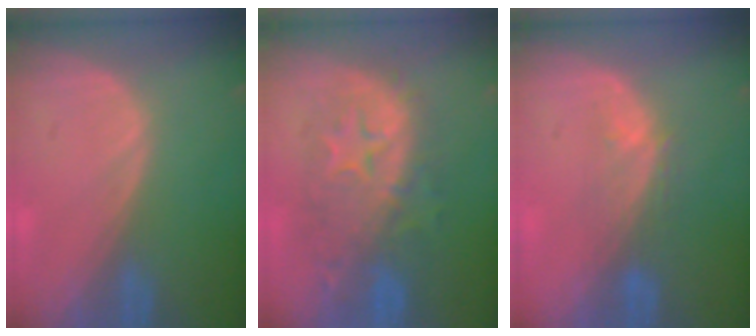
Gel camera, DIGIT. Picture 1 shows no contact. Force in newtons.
{"total": 9.3, "press": 9.3, "slide": 0.4}
{"total": 3.8, "press": 3.4, "slide": 1.6}